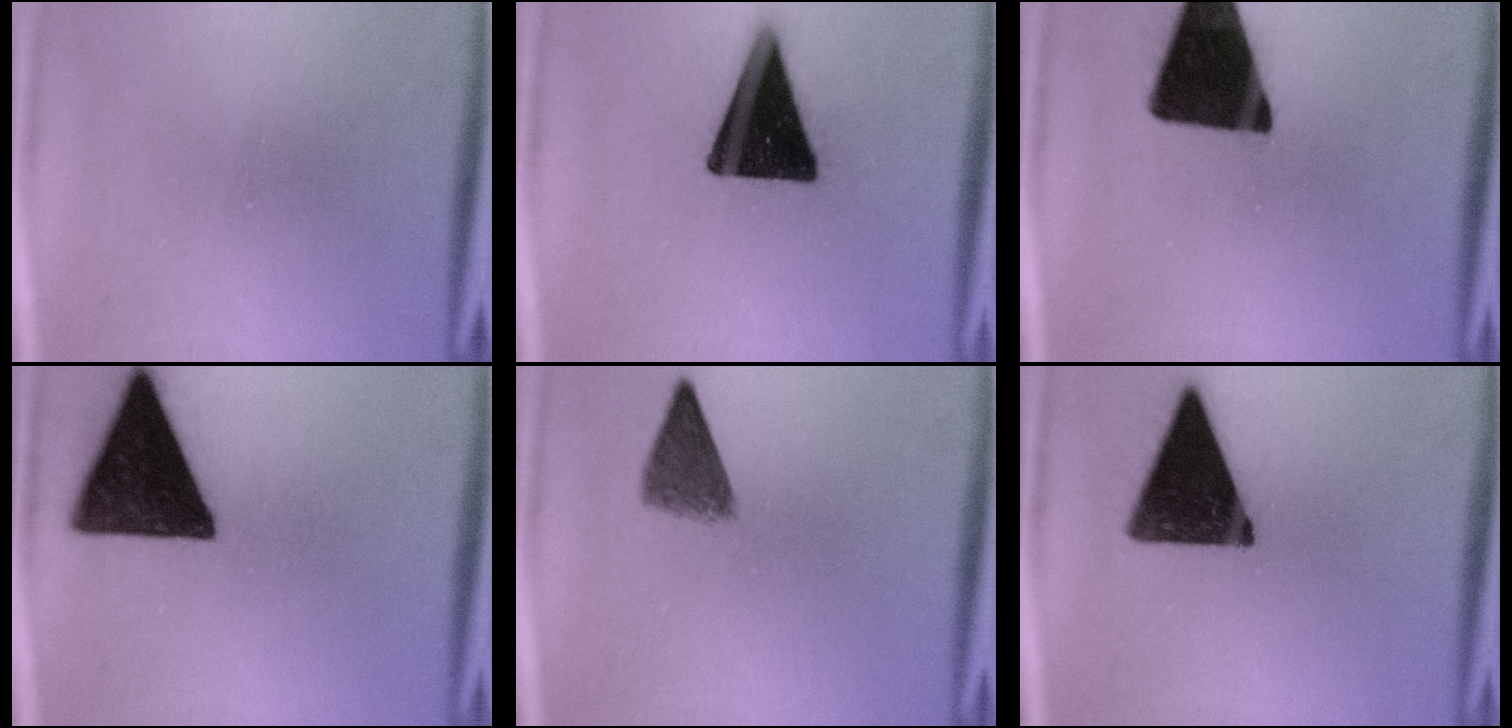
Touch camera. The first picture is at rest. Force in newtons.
{"total": 18.8}
{"total": 19.0}
{"total": 18.1}
{"total": 5.1}
{"total": 16.1}